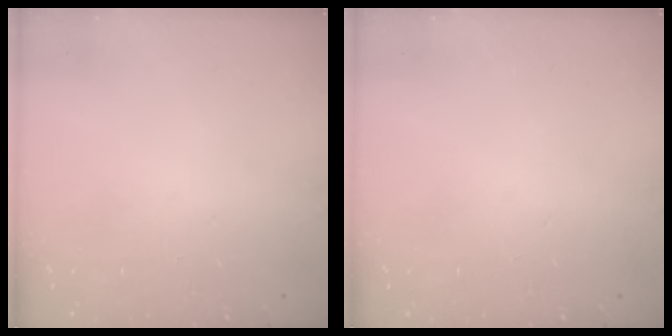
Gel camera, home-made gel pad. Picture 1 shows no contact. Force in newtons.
{"total": 0.0}